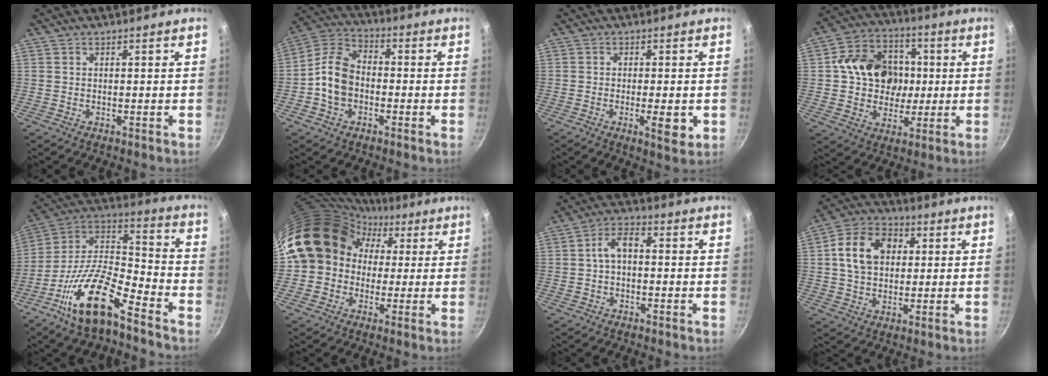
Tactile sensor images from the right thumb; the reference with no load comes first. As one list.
[{"total": 9.9, "force": [-2.0, 7.2, 6.6], "torque": [-0.110, 0.032, -0.056]}, {"total": 5.4, "force": [-1.4, 1.7, 5.0], "torque": [-0.077, -0.002, -0.021]}, {"total": 15.7, "force": [1.5, 13.3, 8.3], "torque": [-0.104, 0.020, 0.021]}, {"total": 19.6, "force": [-11.5, 7.2, 14.1], "torque": [-0.245, 0.084, -0.230]}, {"total": 15.6, "force": [1.5, 13.7, 7.2], "torque": [-0.083, 0.055, 0.009]}, {"total": 5.3, "force": [-0.3, 3.2, 4.2], "torque": [-0.072, 0.025, -0.011]}, {"total": 12.5, "force": [2.6, 9.2, 7.9], "torque": [-0.120, 0.014, 0.033]}]